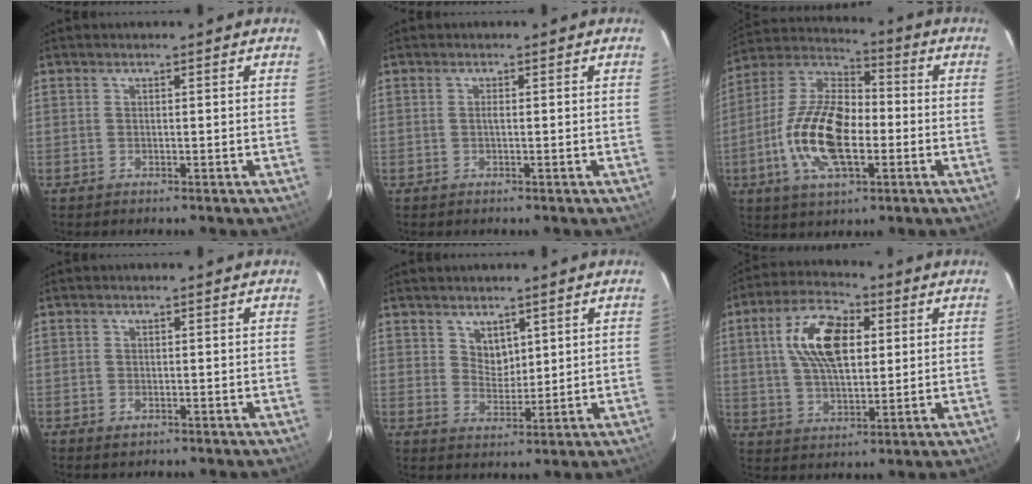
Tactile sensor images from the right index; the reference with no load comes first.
{"total": 0.6, "force": [-0.1, 0.0, 0.5], "torque": [-0.009, 0.003, -0.003]}
{"total": 17.7, "force": [-4.2, 8.5, 14.9], "torque": [-0.309, 0.001, -0.081]}
{"total": 1.3, "force": [-0.7, 1.0, 0.6], "torque": [-0.009, -0.002, -0.011]}
{"total": 4.0, "force": [2.5, 2.7, 1.4], "torque": [-0.016, 0.001, 0.049]}
{"total": 13.5, "force": [3.3, 6.9, 11.1], "torque": [-0.206, 0.023, 0.059]}